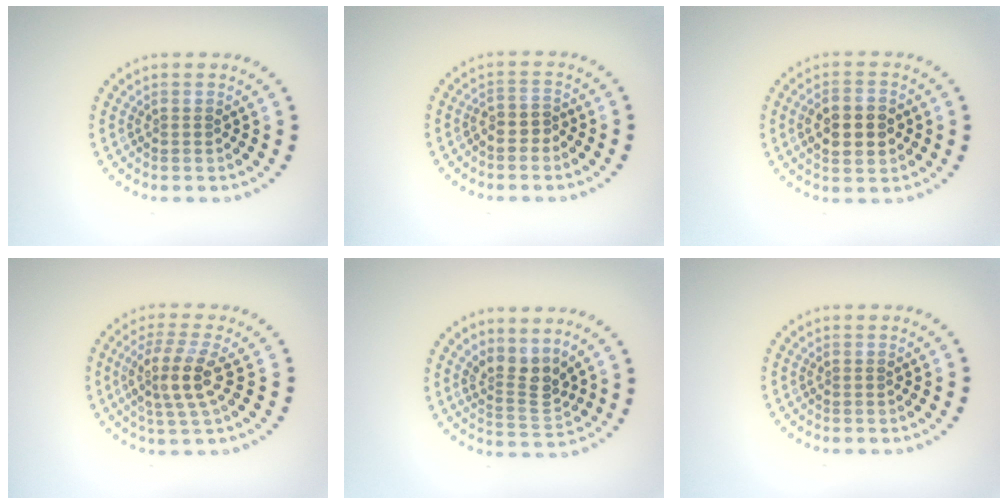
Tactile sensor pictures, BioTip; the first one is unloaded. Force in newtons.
{"total": 1.3, "press": 1.1, "slide": 0.7}
{"total": 5.1, "press": 5.0, "slide": 0.2}
{"total": 3.7, "press": 3.3, "slide": 1.8}
{"total": 3.1, "press": 2.6, "slide": 1.7}
{"total": 0.0}